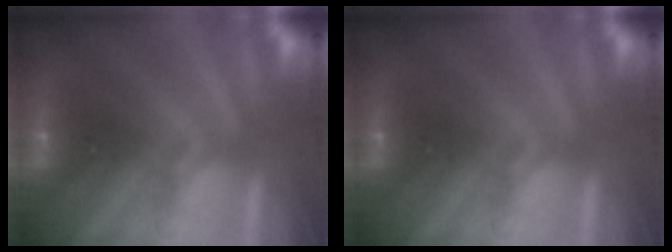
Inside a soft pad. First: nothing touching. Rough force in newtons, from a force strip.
{"total": 0.0}